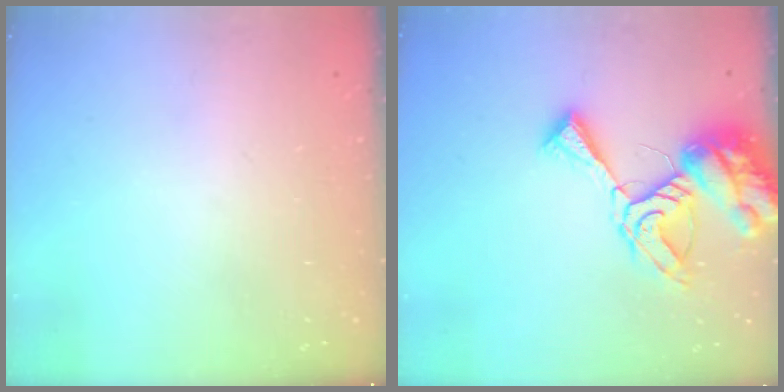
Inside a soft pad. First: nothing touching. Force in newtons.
{"total": 14.6, "press": 14.5, "slide": 1.6}